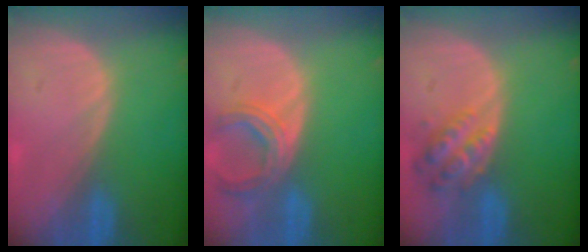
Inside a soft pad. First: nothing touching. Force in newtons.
{"total": 5.9, "press": 5.5, "slide": 2.2}
{"total": 6.0, "press": 5.5, "slide": 2.4}